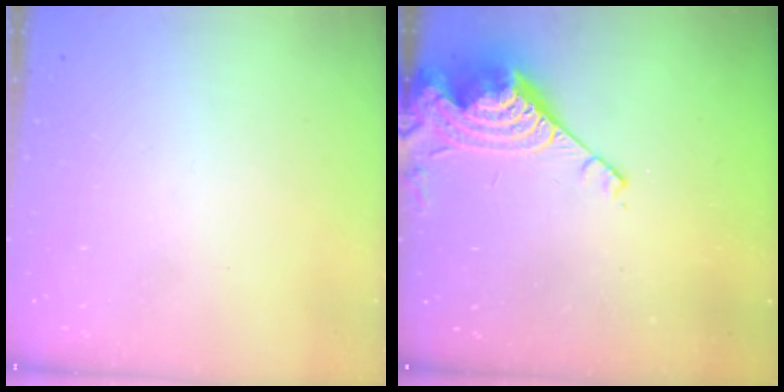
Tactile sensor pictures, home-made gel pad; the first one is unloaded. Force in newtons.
{"total": 8.3, "press": 8.3, "slide": 0.8}